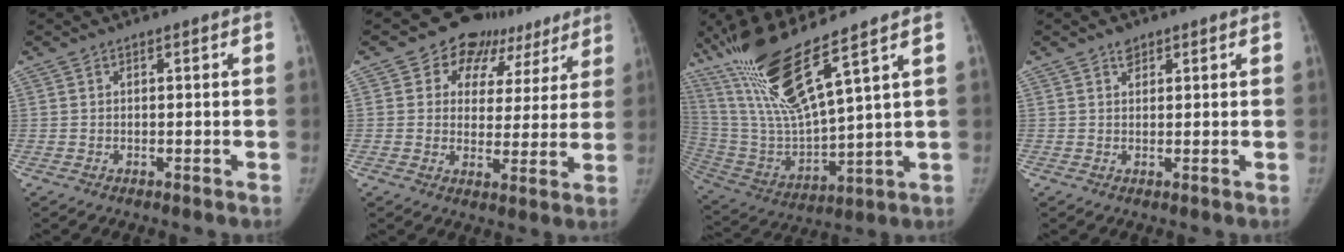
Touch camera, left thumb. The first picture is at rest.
{"total": 13.8, "force": [9.4, 9.5, 3.3], "torque": [0.002, -0.032, 0.111]}
{"total": 18.7, "force": [11.4, 1.8, 14.7], "torque": [-0.295, -0.058, 0.228]}
{"total": 1.8, "force": [1.3, 1.1, 0.5], "torque": [0.000, -0.006, 0.021]}